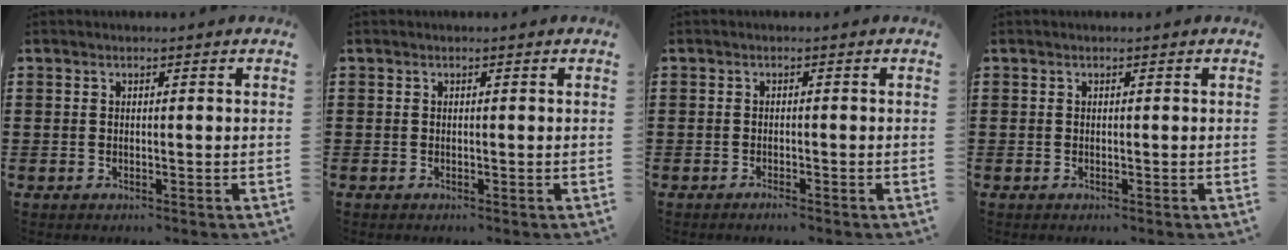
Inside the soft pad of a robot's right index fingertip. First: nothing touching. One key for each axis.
{"total": 0.0}
{"total": 1.0, "fx": -0.9, "fy": 0.1, "fz": 0.4, "tx": -0.010, "ty": -0.002, "tz": -0.017}
{"total": 0.0}